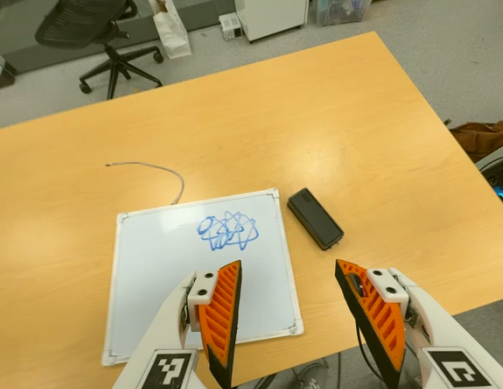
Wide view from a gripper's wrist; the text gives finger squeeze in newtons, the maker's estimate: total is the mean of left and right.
{"total": 0.0}